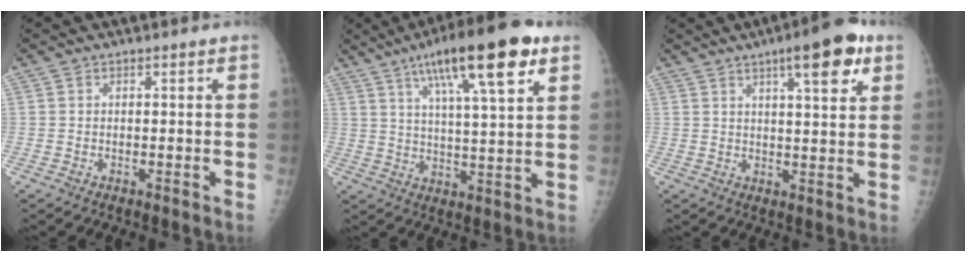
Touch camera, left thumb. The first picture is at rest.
{"total": 17.1, "force": [8.9, 3.5, 14.1], "torque": [-0.213, -0.020, 0.139]}
{"total": 10.5, "force": [5.4, 2.7, 8.6], "torque": [-0.103, -0.018, 0.071]}